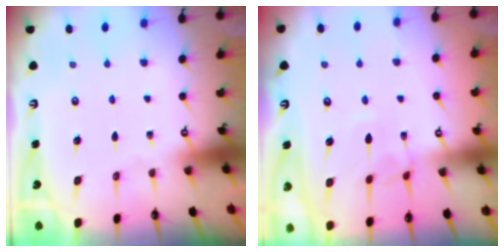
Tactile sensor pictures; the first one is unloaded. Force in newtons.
{"total": 3.2, "press": 3.2, "slide": 0.2}